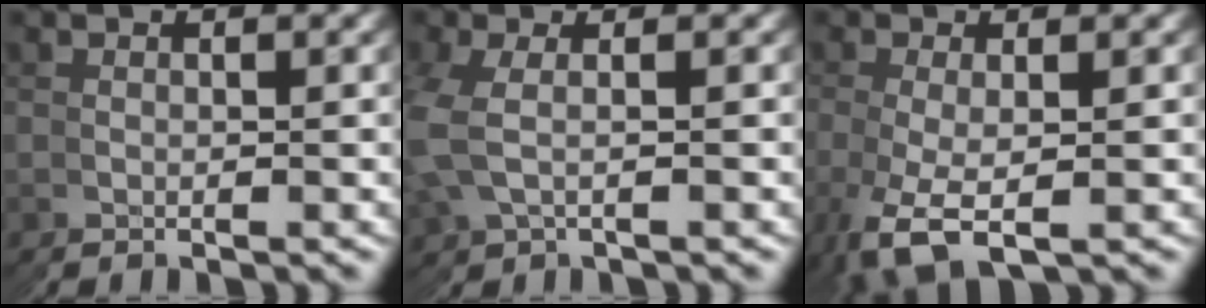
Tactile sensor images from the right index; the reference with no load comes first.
{"total": 1.7, "force": [0.9, 0.6, -1.2], "torque": [-0.008, 0.005, 0.019]}
{"total": 2.9, "force": [-1.4, 1.4, 2.1], "torque": [-0.055, -0.009, -0.018]}